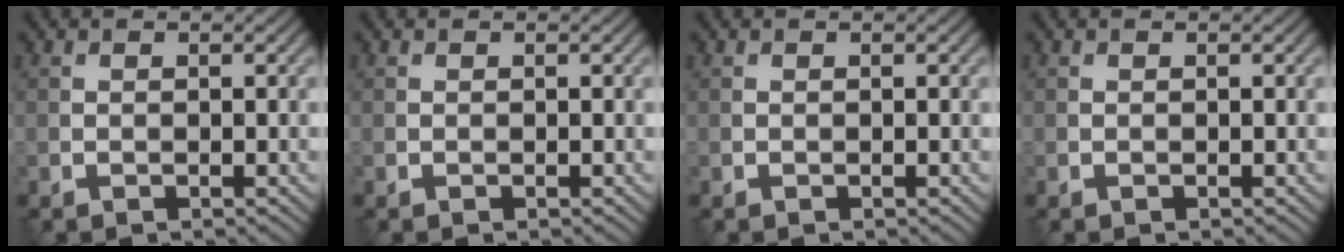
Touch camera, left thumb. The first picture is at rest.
{"total": 0.0}
{"total": 0.0}
{"total": 0.0}